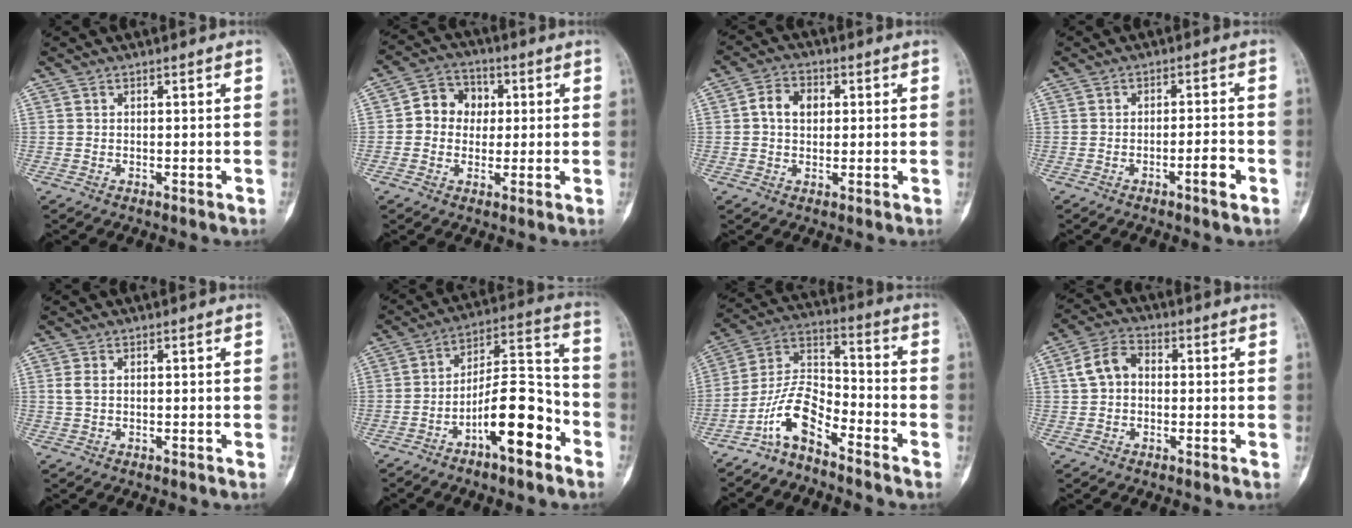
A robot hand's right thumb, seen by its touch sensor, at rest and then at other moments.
{"total": 7.8, "force": [0.7, 6.8, 3.8], "torque": [-0.027, 0.015, 0.000]}
{"total": 5.6, "force": [0.8, 4.2, 3.6], "torque": [-0.052, 0.011, 0.009]}
{"total": 4.0, "force": [-1.9, 0.6, 3.4], "torque": [-0.055, 0.013, -0.033]}
{"total": 1.6, "force": [0.3, 0.9, 1.3], "torque": [-0.036, 0.004, 0.009]}
{"total": 14.3, "force": [-7.0, 4.9, 11.5], "torque": [-0.177, 0.068, -0.116]}
{"total": 9.7, "force": [-6.7, 3.8, 5.9], "torque": [-0.113, 0.080, -0.141]}
{"total": 6.4, "force": [0.4, 4.7, 4.3], "torque": [-0.079, 0.023, 0.000]}